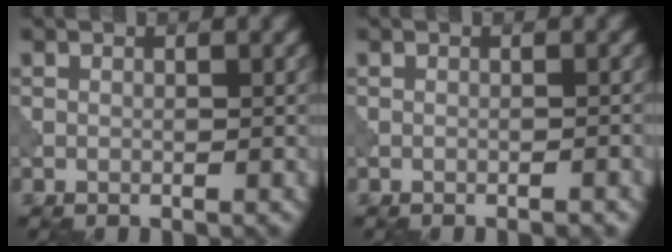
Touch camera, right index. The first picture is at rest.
{"total": 0.8, "force": [-0.7, 0.1, 0.4], "torque": [-0.003, 0.002, -0.014]}